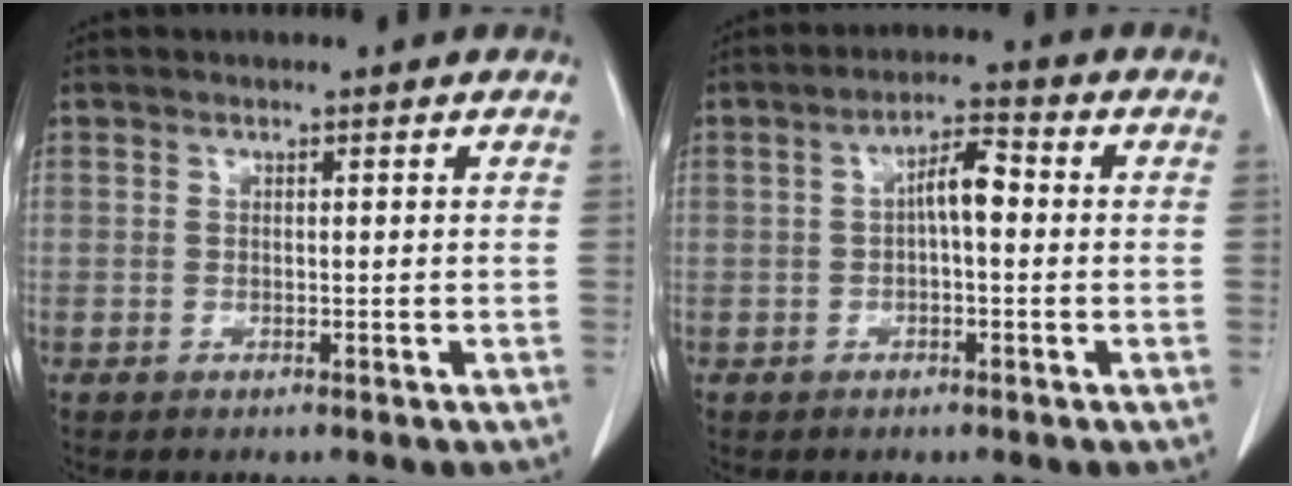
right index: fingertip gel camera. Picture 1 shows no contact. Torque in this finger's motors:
{"motor_torque": [0.57, -0.15, 0.29, 0.09]}